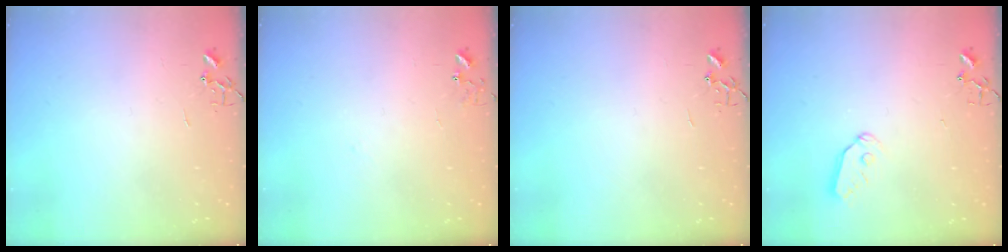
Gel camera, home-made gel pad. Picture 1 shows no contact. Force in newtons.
{"total": 6.8, "press": 6.8, "slide": 0.6}
{"total": 0.0}
{"total": 7.4, "press": 7.4, "slide": 0.5}